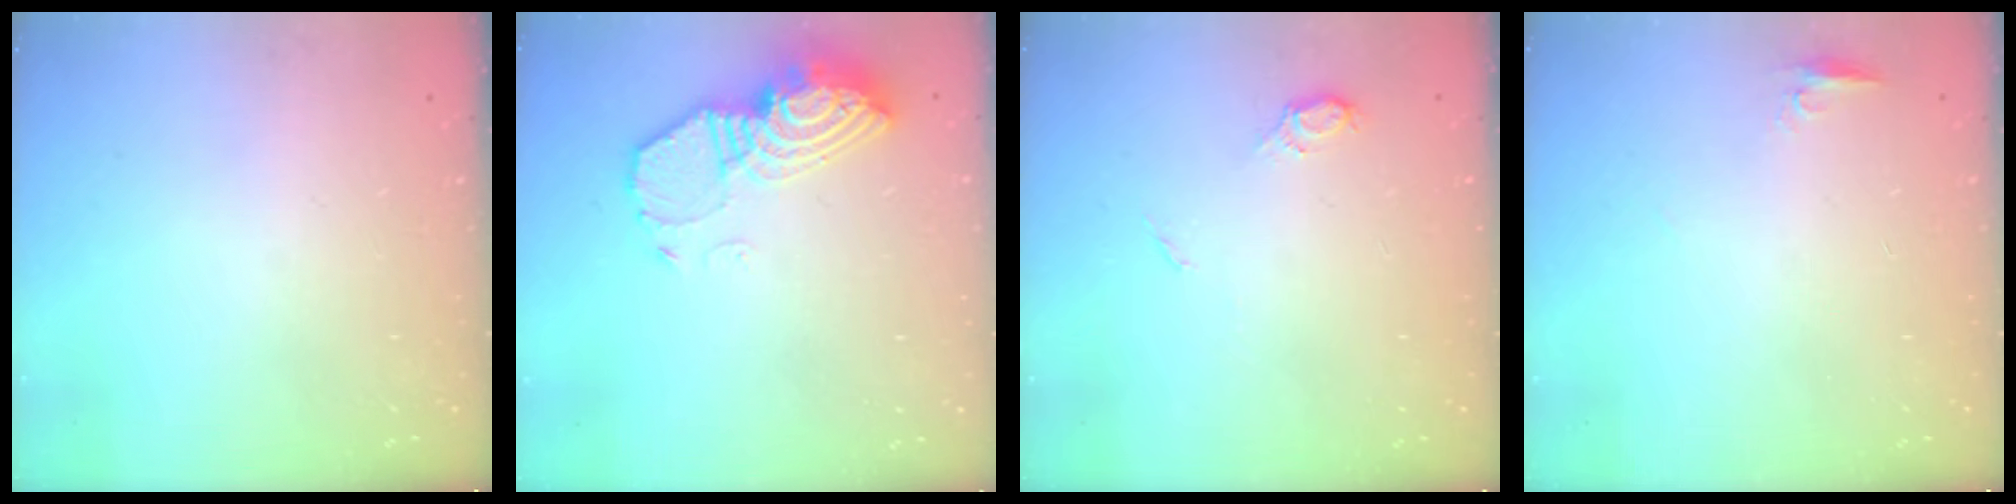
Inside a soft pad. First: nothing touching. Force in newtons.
{"total": 12.9, "press": 12.8, "slide": 0.9}
{"total": 5.8, "press": 5.8, "slide": 0.6}
{"total": 4.8, "press": 4.7, "slide": 1.2}